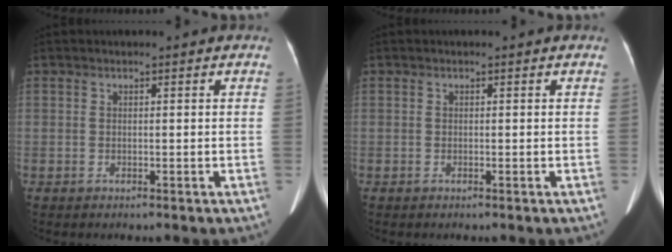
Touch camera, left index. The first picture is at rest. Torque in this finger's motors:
{"motor_torque": [0.04, 0.07, 0.00, 0.02]}